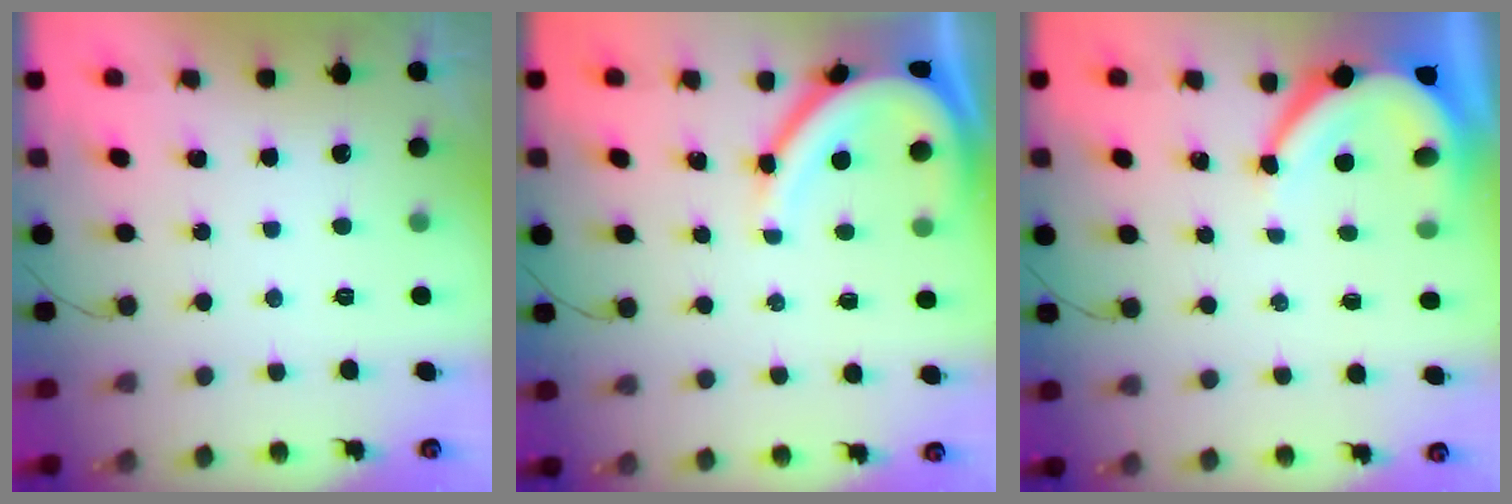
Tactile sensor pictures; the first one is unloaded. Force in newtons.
{"total": 9.7, "press": 9.6, "slide": 0.9}
{"total": 7.6, "press": 7.6, "slide": 0.7}